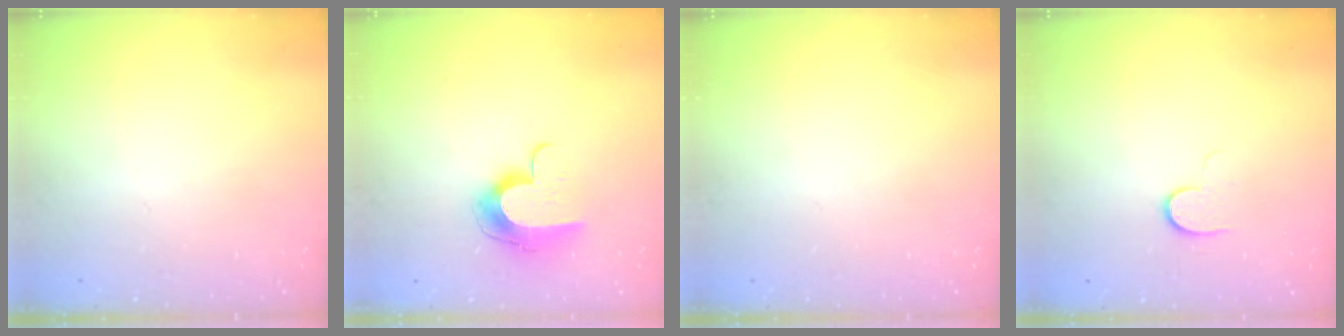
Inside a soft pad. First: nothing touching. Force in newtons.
{"total": 10.3, "press": 10.3, "slide": 0.1}
{"total": 0.0}
{"total": 5.3, "press": 5.3, "slide": 0.5}